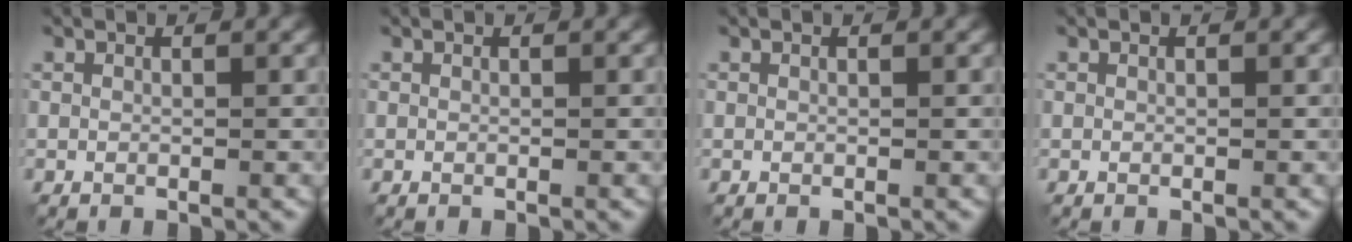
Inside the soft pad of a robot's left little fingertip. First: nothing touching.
{"total": 0.0}
{"total": 0.0}
{"total": 0.0}